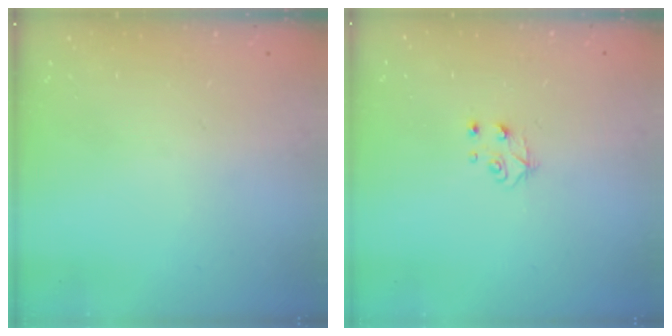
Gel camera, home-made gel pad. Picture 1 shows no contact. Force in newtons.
{"total": 4.0, "press": 3.9, "slide": 0.4}